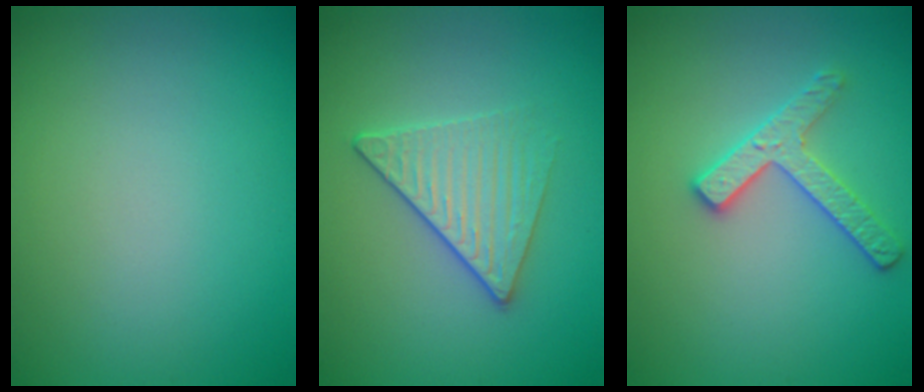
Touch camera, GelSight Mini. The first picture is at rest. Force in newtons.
{"total": 3.3, "press": 3.0, "slide": 1.3}
{"total": 2.6, "press": 2.5, "slide": 0.4}